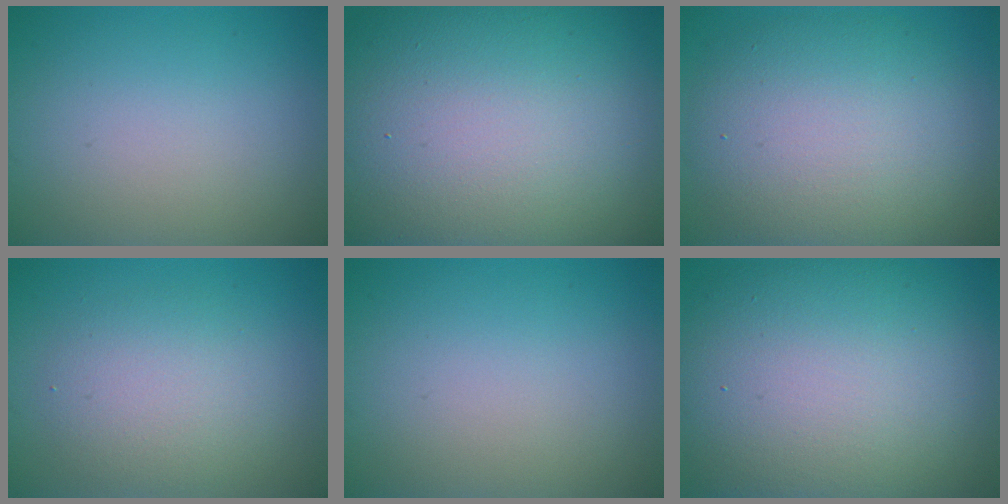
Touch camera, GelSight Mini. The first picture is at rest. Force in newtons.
{"total": 22.3, "press": 22.3, "slide": 1.1}
{"total": 9.5, "press": 9.5, "slide": 0.3}
{"total": 3.8, "press": 3.8, "slide": 0.3}
{"total": 0.0}
{"total": 14.7, "press": 14.7, "slide": 0.6}